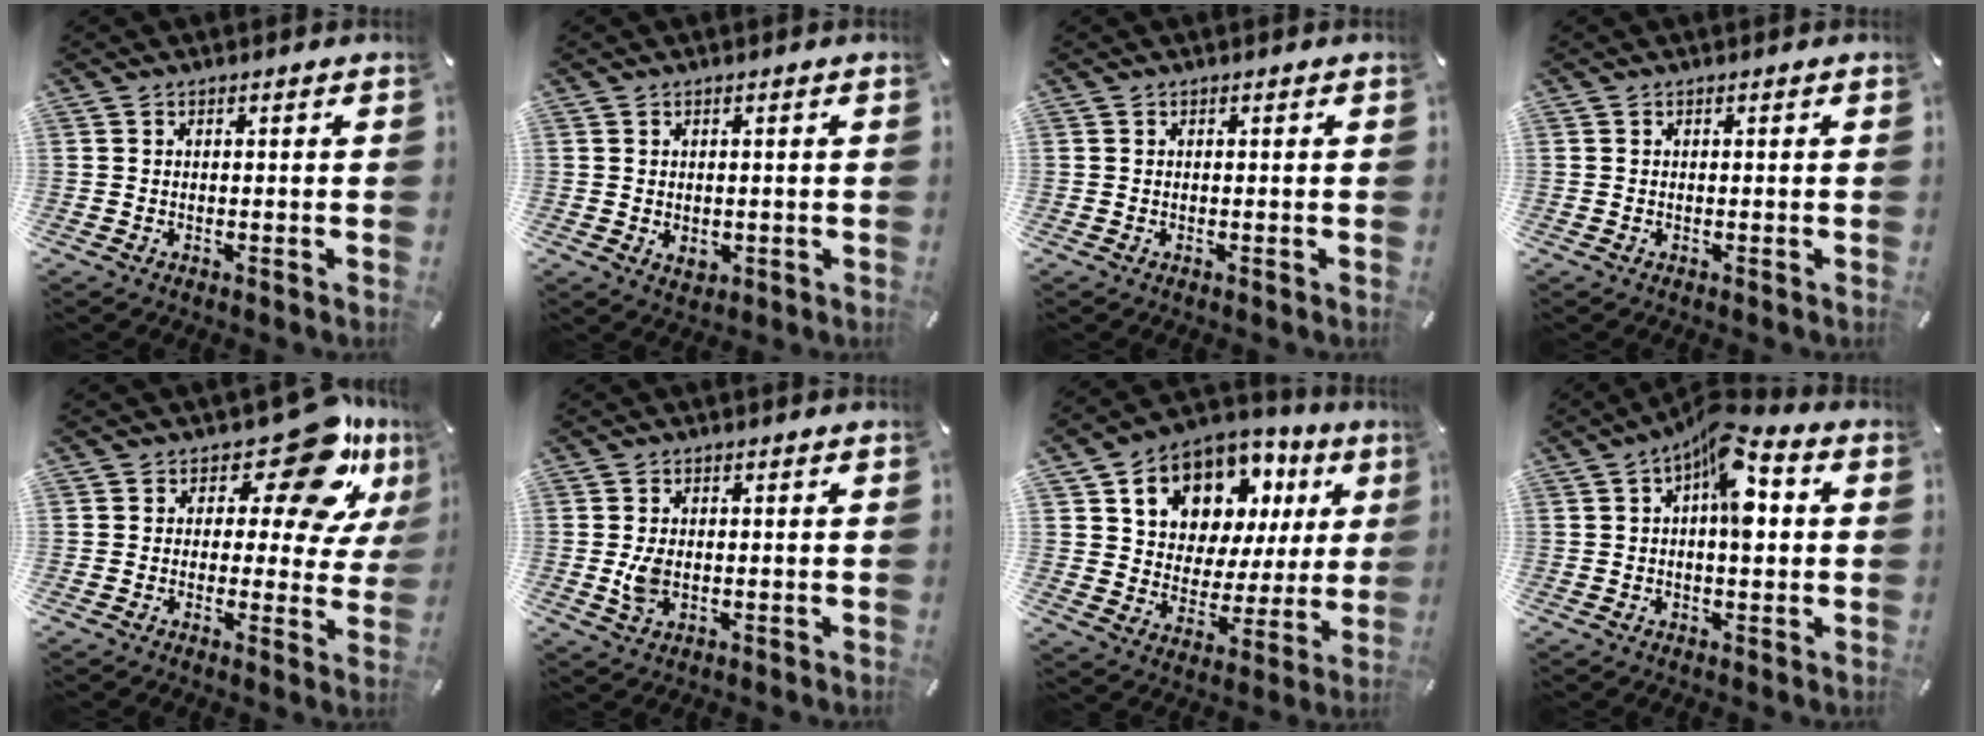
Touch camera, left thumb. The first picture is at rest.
{"total": 2.0, "force": [0.0, 1.7, 1.0], "torque": [-0.011, -0.001, -0.002]}
{"total": 0.0}
{"total": 0.0}
{"total": 15.6, "force": [9.2, 6.5, 10.8], "torque": [-0.149, -0.060, 0.153]}
{"total": 4.3, "force": [-0.2, 2.8, 3.3], "torque": [-0.073, -0.007, -0.009]}
{"total": 12.5, "force": [7.2, 9.3, 4.4], "torque": [-0.081, -0.052, 0.131]}
{"total": 10.4, "force": [2.5, 4.8, 8.9], "torque": [-0.119, -0.015, 0.037]}